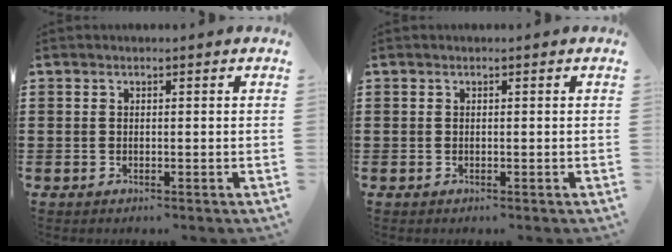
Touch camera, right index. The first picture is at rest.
{"total": 0.0}